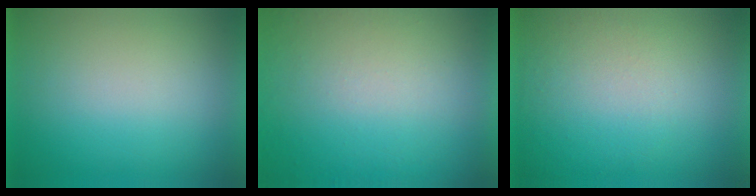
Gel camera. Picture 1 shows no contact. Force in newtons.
{"total": 6.0}
{"total": 1.0}